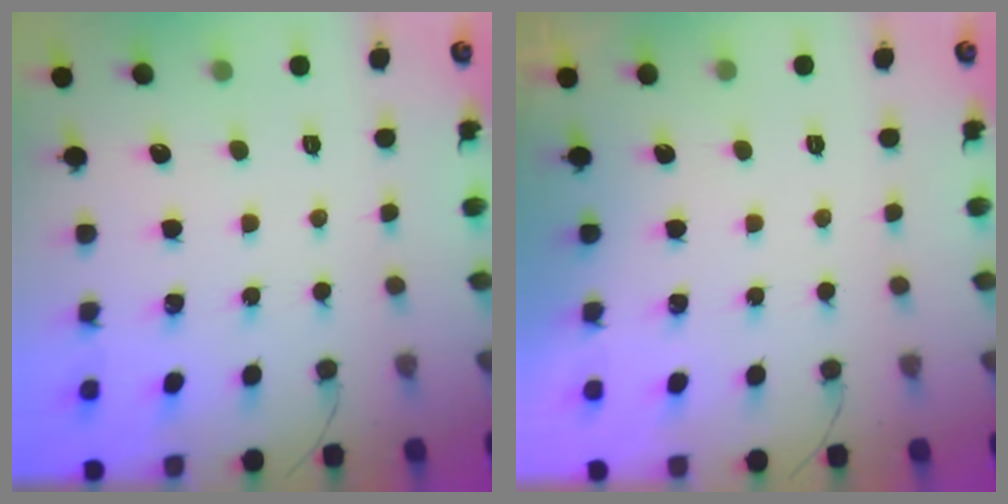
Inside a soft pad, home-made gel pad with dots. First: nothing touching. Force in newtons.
{"total": 0.0}